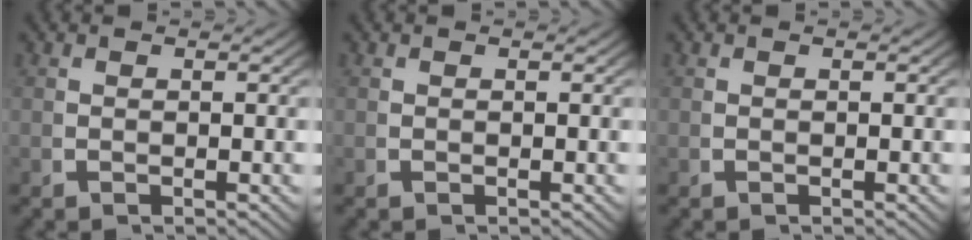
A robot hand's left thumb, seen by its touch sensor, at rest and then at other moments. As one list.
[{"total": 0.0}, {"total": 0.0}]